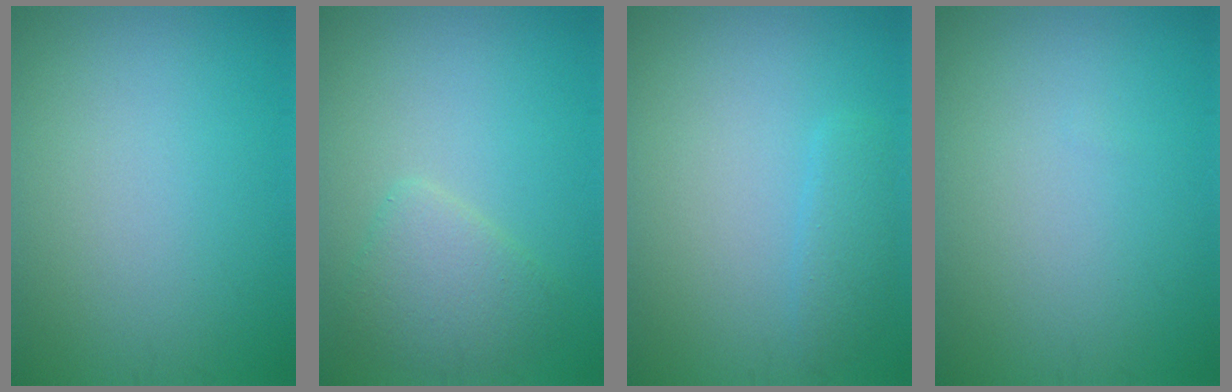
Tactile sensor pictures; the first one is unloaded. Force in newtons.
{"total": 3.0, "press": 3.0, "slide": 0.2}
{"total": 1.7, "press": 1.7, "slide": 0.1}
{"total": 0.0}